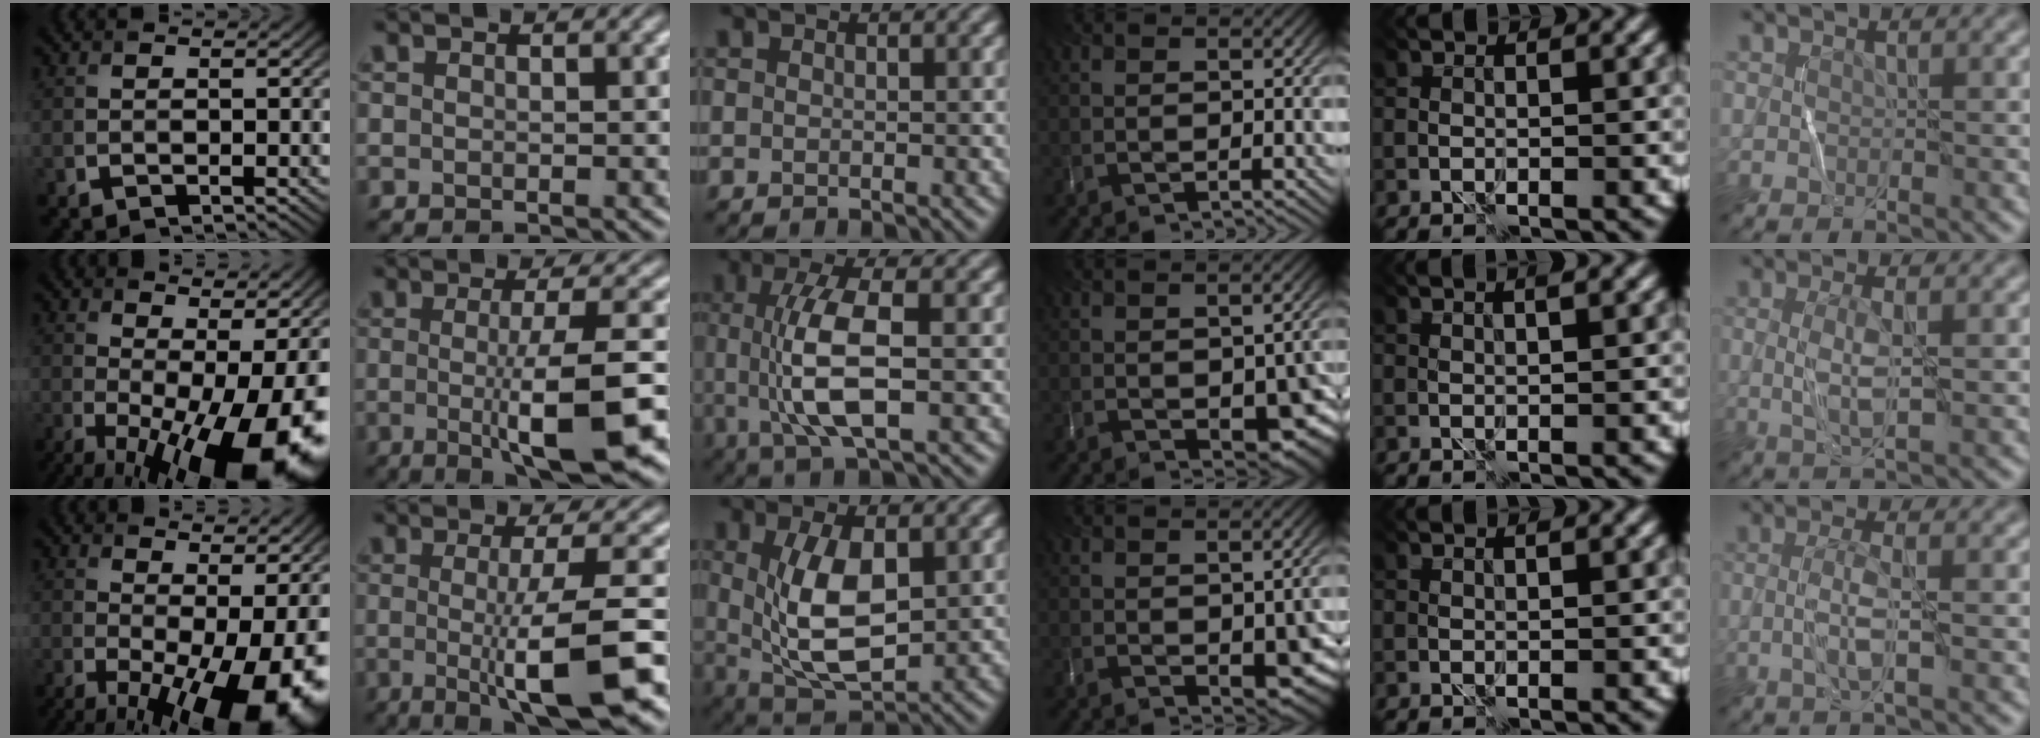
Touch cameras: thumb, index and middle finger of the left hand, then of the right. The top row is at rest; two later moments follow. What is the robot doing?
{"motion": "wrap", "object": "string"}